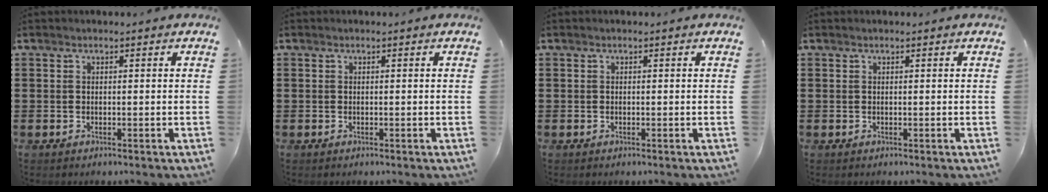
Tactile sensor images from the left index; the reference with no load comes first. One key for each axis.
{"total": 0.0}
{"total": 0.0}
{"total": 0.0}